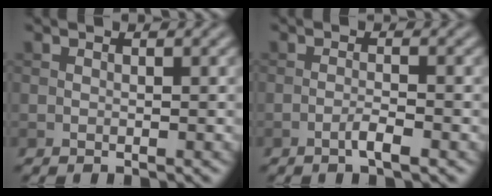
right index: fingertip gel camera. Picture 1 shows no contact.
{"total": 1.9, "force": [-1.0, 0.2, 1.5], "torque": [-0.026, 0.005, -0.022]}